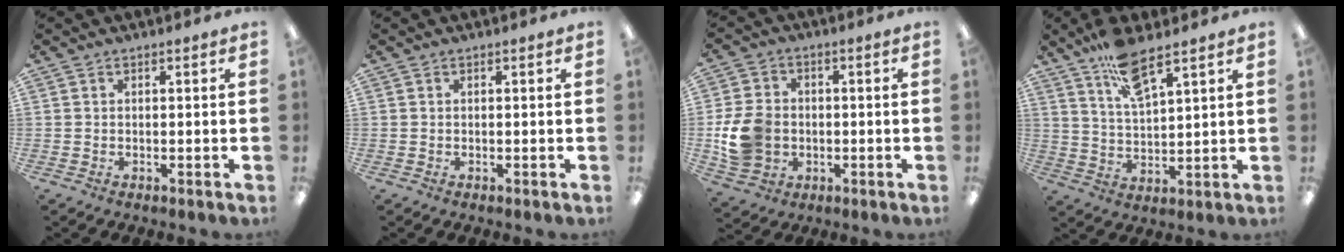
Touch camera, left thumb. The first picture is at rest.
{"total": 0.0}
{"total": 11.0, "force": [-1.3, 9.0, 6.2], "torque": [-0.141, 0.019, -0.019]}
{"total": 10.3, "force": [7.7, 2.9, 6.3], "torque": [-0.109, -0.038, 0.135]}